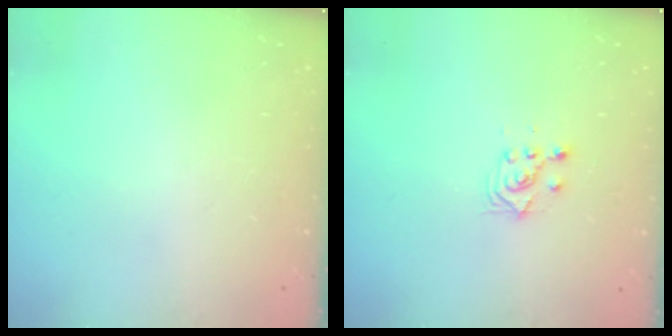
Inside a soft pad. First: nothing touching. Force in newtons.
{"total": 4.6, "press": 4.5, "slide": 0.6}